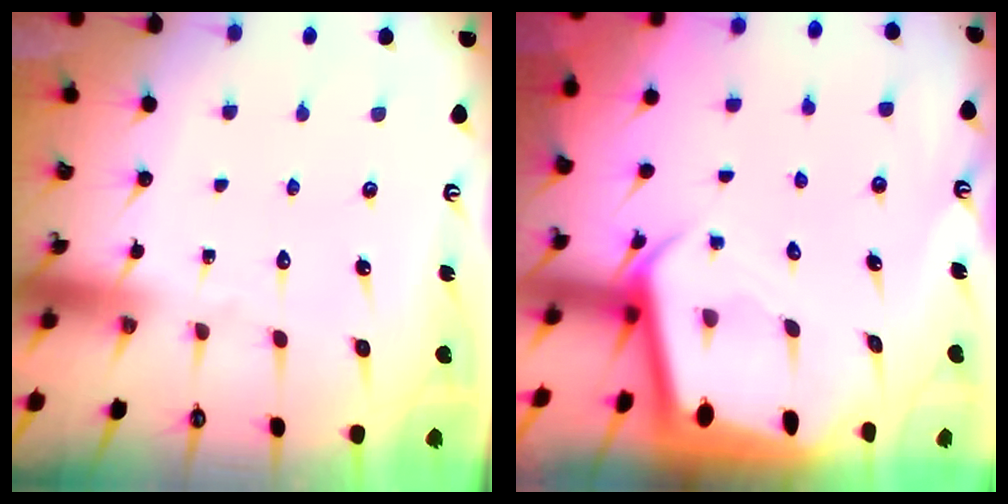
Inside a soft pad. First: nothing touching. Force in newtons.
{"total": 2.8, "press": 2.8, "slide": 0.1}